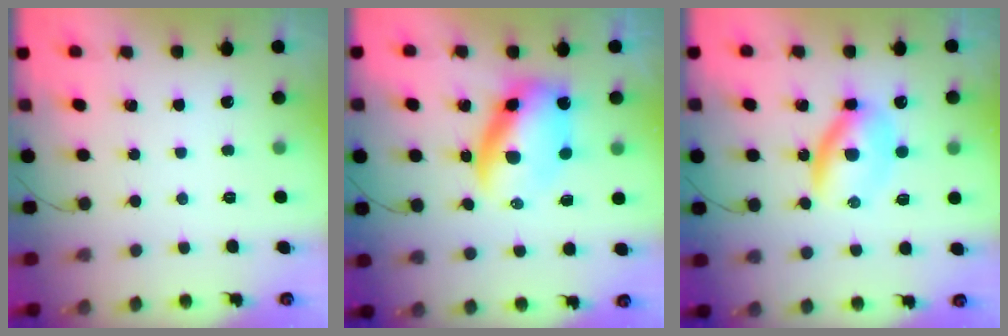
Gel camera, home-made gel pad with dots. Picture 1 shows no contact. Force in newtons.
{"total": 9.5, "press": 9.2, "slide": 2.4}
{"total": 6.5, "press": 6.5, "slide": 0.3}